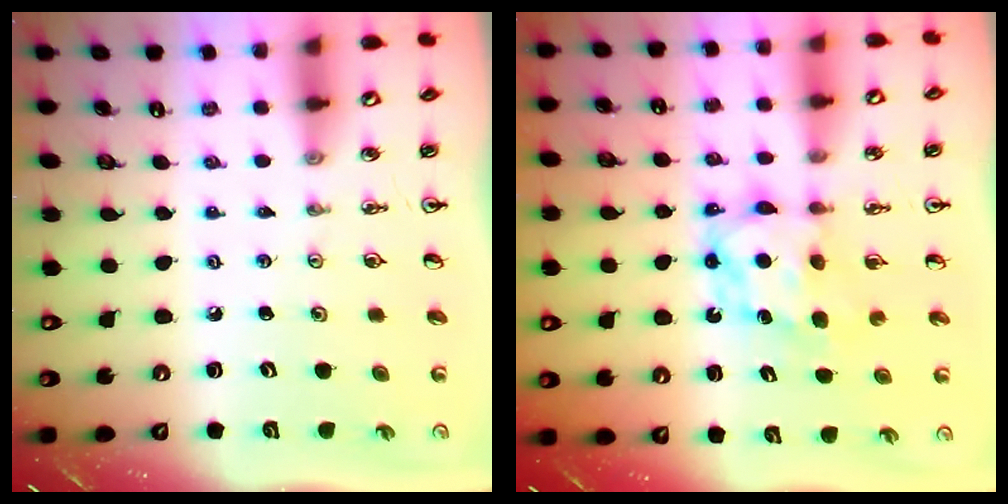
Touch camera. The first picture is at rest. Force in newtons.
{"total": 6.6, "press": 6.6, "slide": 0.3}